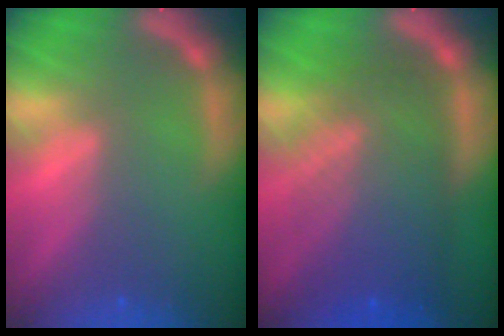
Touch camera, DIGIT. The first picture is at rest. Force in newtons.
{"total": 9.6}